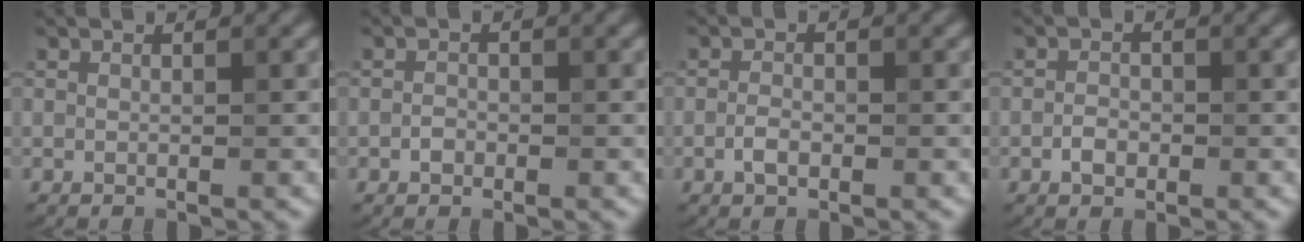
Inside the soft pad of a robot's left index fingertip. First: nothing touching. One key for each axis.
{"total": 1.0, "fx": -0.4, "fy": 0.7, "fz": 0.4, "tx": -0.006, "ty": 0.001, "tz": -0.010}
{"total": 1.5, "fx": -0.6, "fy": 0.8, "fz": 1.1, "tx": -0.020, "ty": 0.002, "tz": -0.015}
{"total": 1.5, "fx": -0.6, "fy": 1.0, "fz": 0.9, "tx": -0.013, "ty": 0.003, "tz": -0.014}